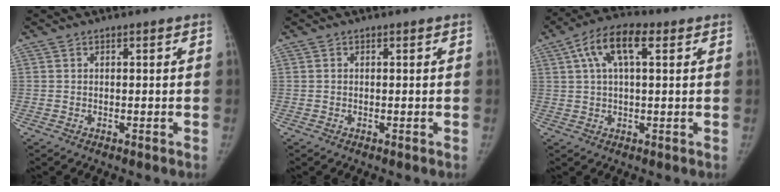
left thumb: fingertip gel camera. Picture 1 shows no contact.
{"total": 0.0}
{"total": 9.5, "force": [3.5, 3.9, 7.9], "torque": [-0.148, 0.022, 0.059]}